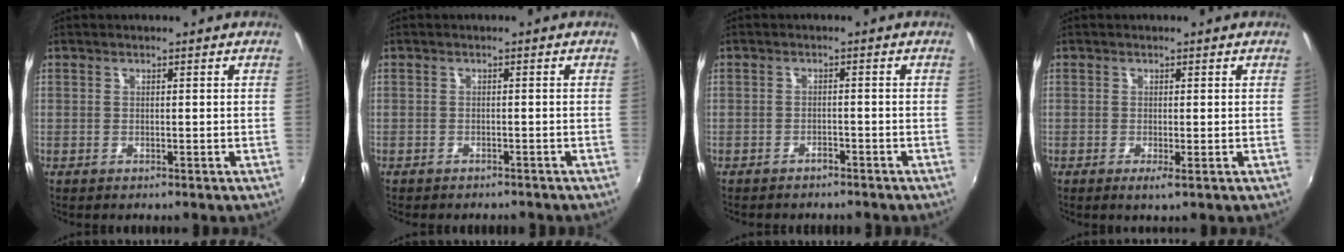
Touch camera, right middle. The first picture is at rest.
{"total": 2.8, "force": [-2.5, 0.9, 0.8], "torque": [-0.023, -0.012, -0.035]}
{"total": 2.7, "force": [-2.4, 0.9, 0.7], "torque": [-0.024, -0.007, -0.036]}
{"total": 1.2, "force": [-0.4, 0.0, 1.2], "torque": [-0.024, -0.006, -0.007]}